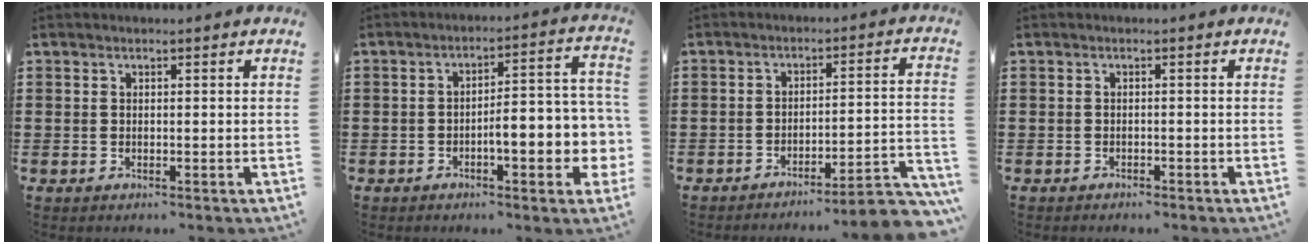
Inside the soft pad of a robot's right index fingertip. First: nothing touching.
{"total": 6.8, "force": [-2.2, 1.7, 6.2], "torque": [-0.089, -0.017, -0.043]}
{"total": 5.3, "force": [-4.7, 0.0, 2.5], "torque": [-0.039, -0.014, -0.094]}
{"total": 0.9, "force": [-0.8, 0.3, -0.1], "torque": [-0.001, 0.003, -0.019]}